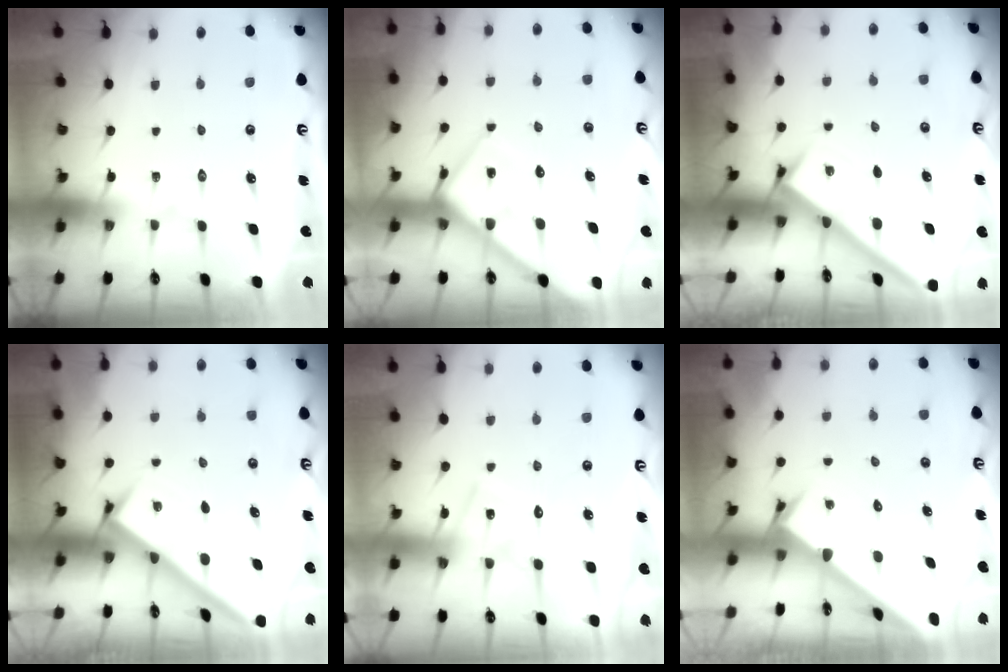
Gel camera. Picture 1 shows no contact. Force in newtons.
{"total": 7.8, "press": 7.7, "slide": 0.6}
{"total": 2.3, "press": 2.3, "slide": 0.3}
{"total": 2.7, "press": 2.6, "slide": 0.3}
{"total": 12.7, "press": 12.7, "slide": 0.8}
{"total": 2.8, "press": 2.7, "slide": 0.3}